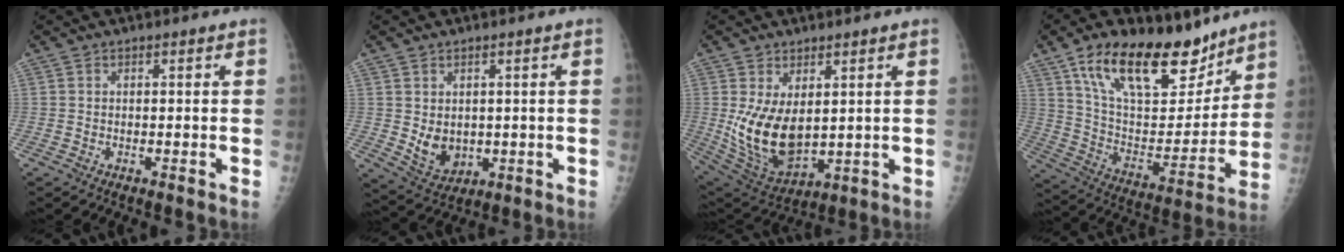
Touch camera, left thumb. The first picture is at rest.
{"total": 6.4, "force": [0.1, 5.0, 4.0], "torque": [-0.048, -0.017, 0.024]}
{"total": 12.8, "force": [1.8, 7.5, 10.3], "torque": [-0.174, -0.024, 0.060]}
{"total": 24.5, "force": [16.0, 11.1, 14.9], "torque": [-0.207, -0.056, 0.274]}